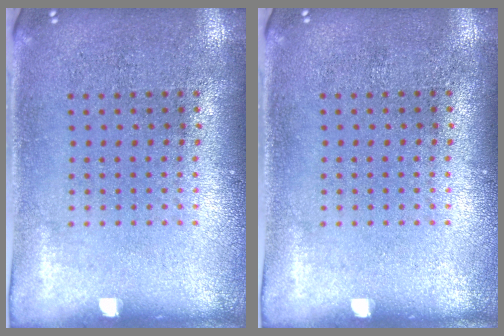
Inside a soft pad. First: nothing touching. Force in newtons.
{"total": 0.0}